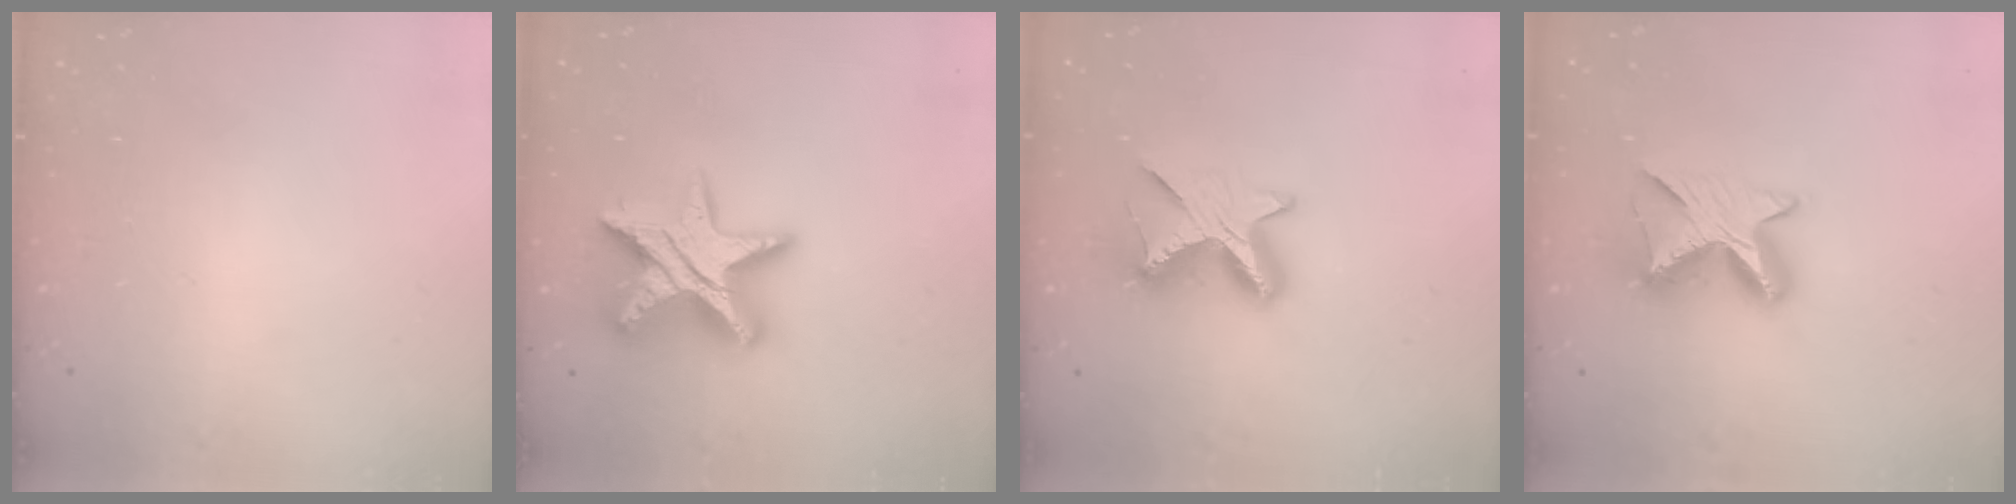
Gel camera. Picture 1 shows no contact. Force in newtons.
{"total": 17.0, "press": 16.9, "slide": 1.2}
{"total": 8.9, "press": 8.9, "slide": 0.6}
{"total": 9.2, "press": 9.2, "slide": 0.0}